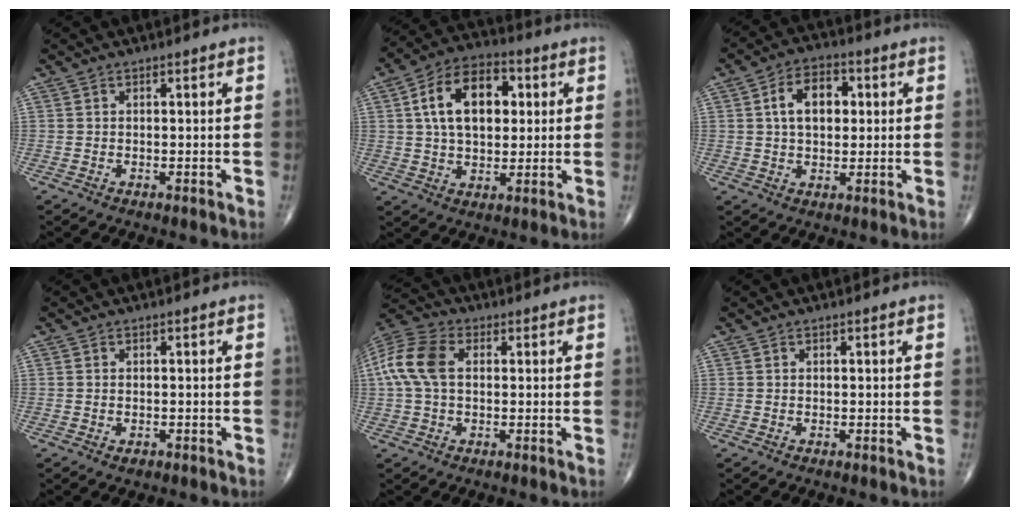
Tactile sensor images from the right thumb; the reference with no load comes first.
{"total": 15.1, "force": [3.3, 9.4, 11.4], "torque": [-0.169, 0.012, 0.050]}
{"total": 9.4, "force": [1.8, 6.1, 7.0], "torque": [-0.097, 0.012, 0.027]}
{"total": 1.1, "force": [-0.5, 0.7, 0.6], "torque": [-0.008, 0.003, -0.005]}
{"total": 10.5, "force": [1.3, 6.7, 8.0], "torque": [-0.185, 0.027, 0.022]}
{"total": 0.0}